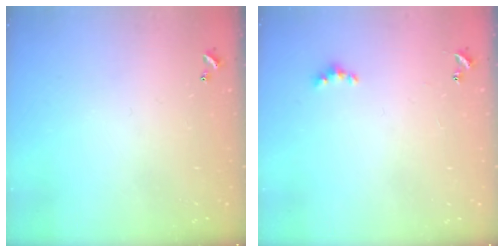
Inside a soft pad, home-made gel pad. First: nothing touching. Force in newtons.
{"total": 3.5, "press": 3.5, "slide": 0.5}